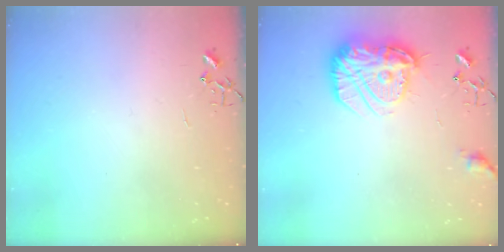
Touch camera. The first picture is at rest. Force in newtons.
{"total": 17.4, "press": 17.4, "slide": 1.3}